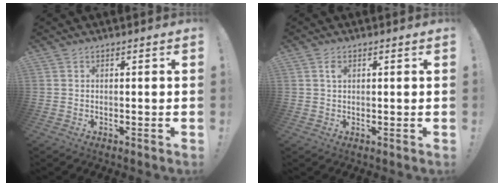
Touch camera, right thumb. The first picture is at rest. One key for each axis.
{"total": 1.8, "fx": 0.8, "fy": 1.3, "fz": 1.0, "tx": -0.012, "ty": -0.001, "tz": 0.011}